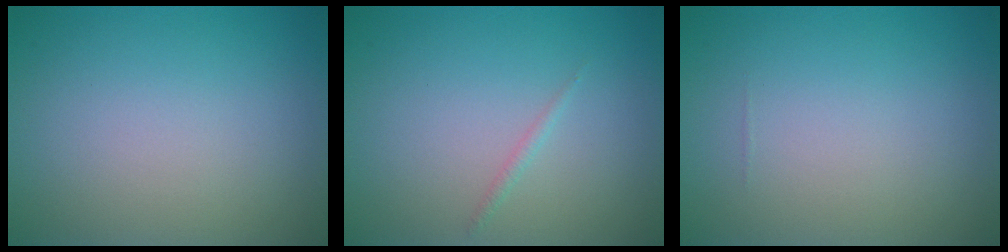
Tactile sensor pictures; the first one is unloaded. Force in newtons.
{"total": 0.6, "press": 0.6, "slide": 0.0}
{"total": 0.0}